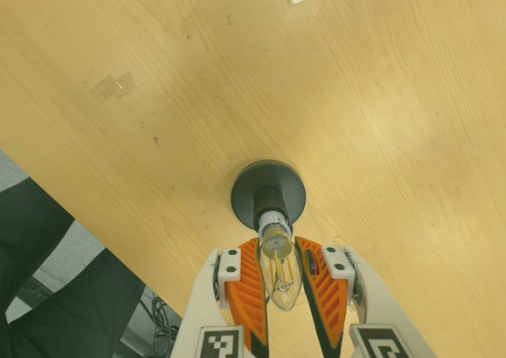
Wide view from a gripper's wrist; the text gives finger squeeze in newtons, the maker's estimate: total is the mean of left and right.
{"total": 15.6, "left": 14.7, "right": 16.5}